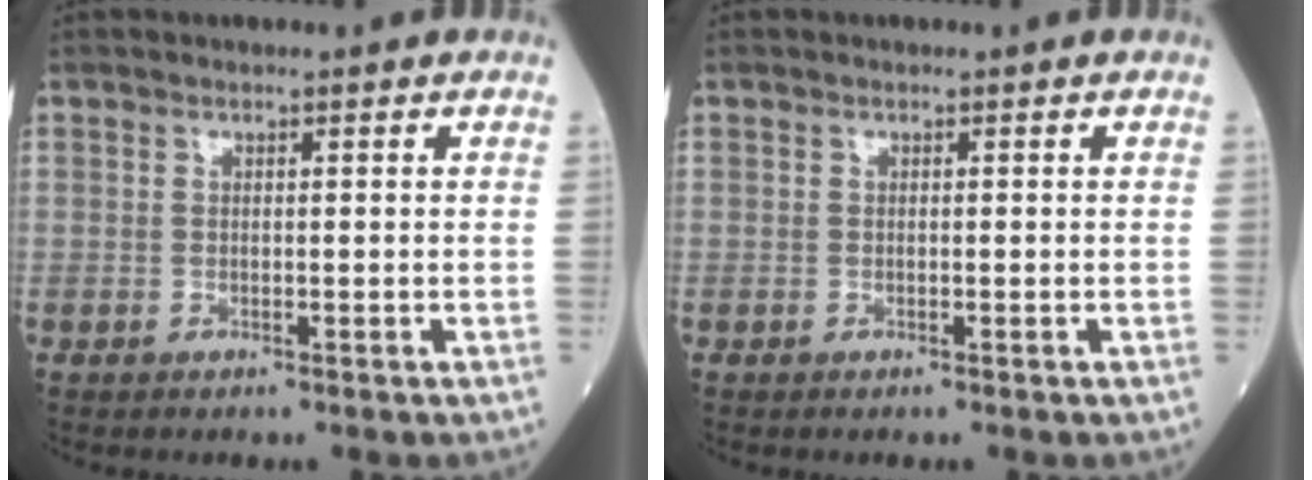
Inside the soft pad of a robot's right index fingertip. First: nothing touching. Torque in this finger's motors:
{"motor_torque": [0.00, 0.00, 0.00, 0.00]}